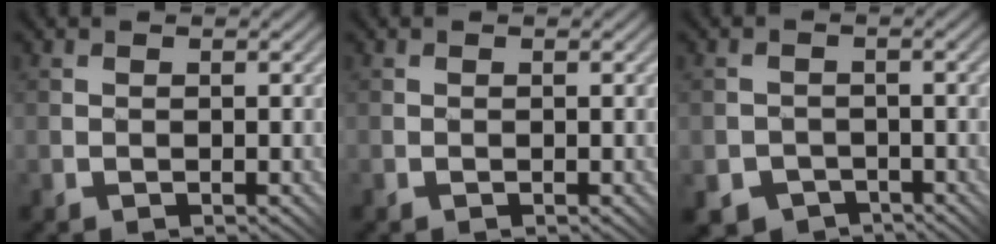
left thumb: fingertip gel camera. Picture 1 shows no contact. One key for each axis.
{"total": 0.0}
{"total": 4.1, "fx": -2.8, "fy": 3.0, "fz": 0.5, "tx": -0.006, "ty": 0.004, "tz": -0.046}